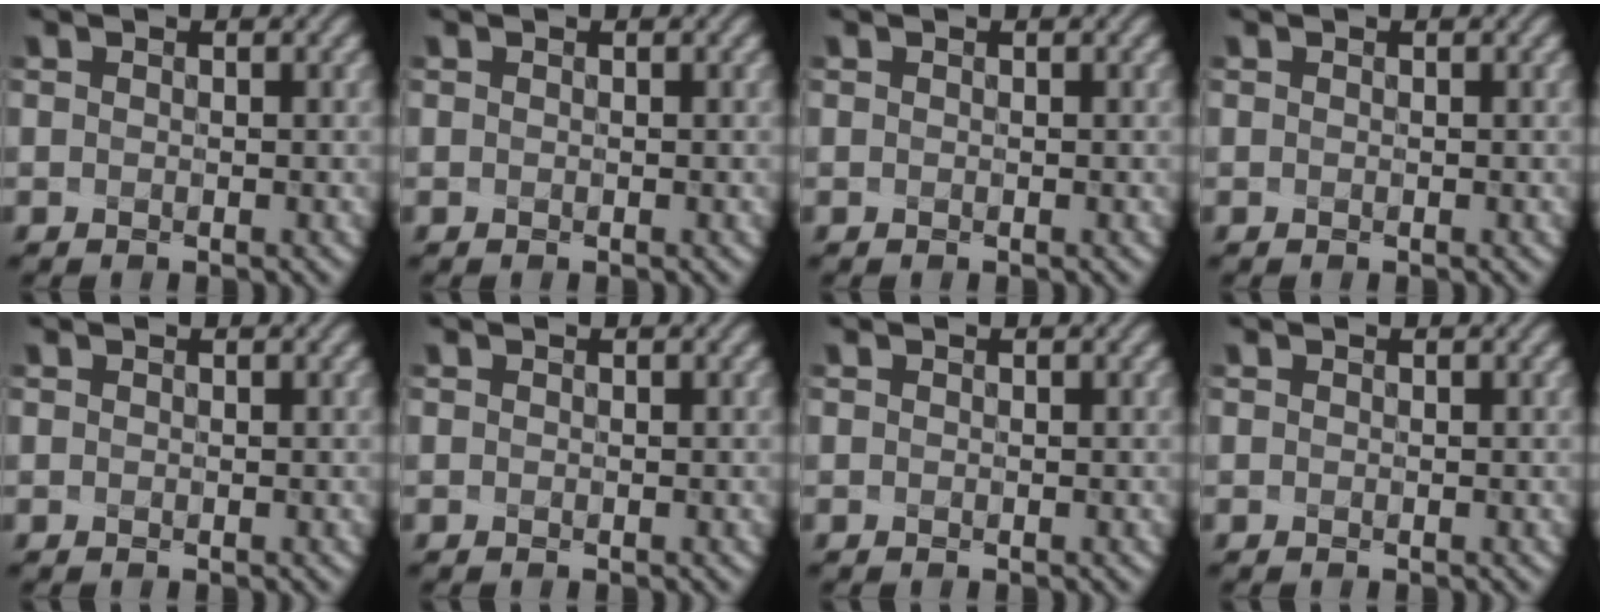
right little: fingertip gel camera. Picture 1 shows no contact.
{"total": 0.0}
{"total": 0.0}
{"total": 0.0}
{"total": 0.0}
{"total": 0.0}
{"total": 0.0}
{"total": 0.0}